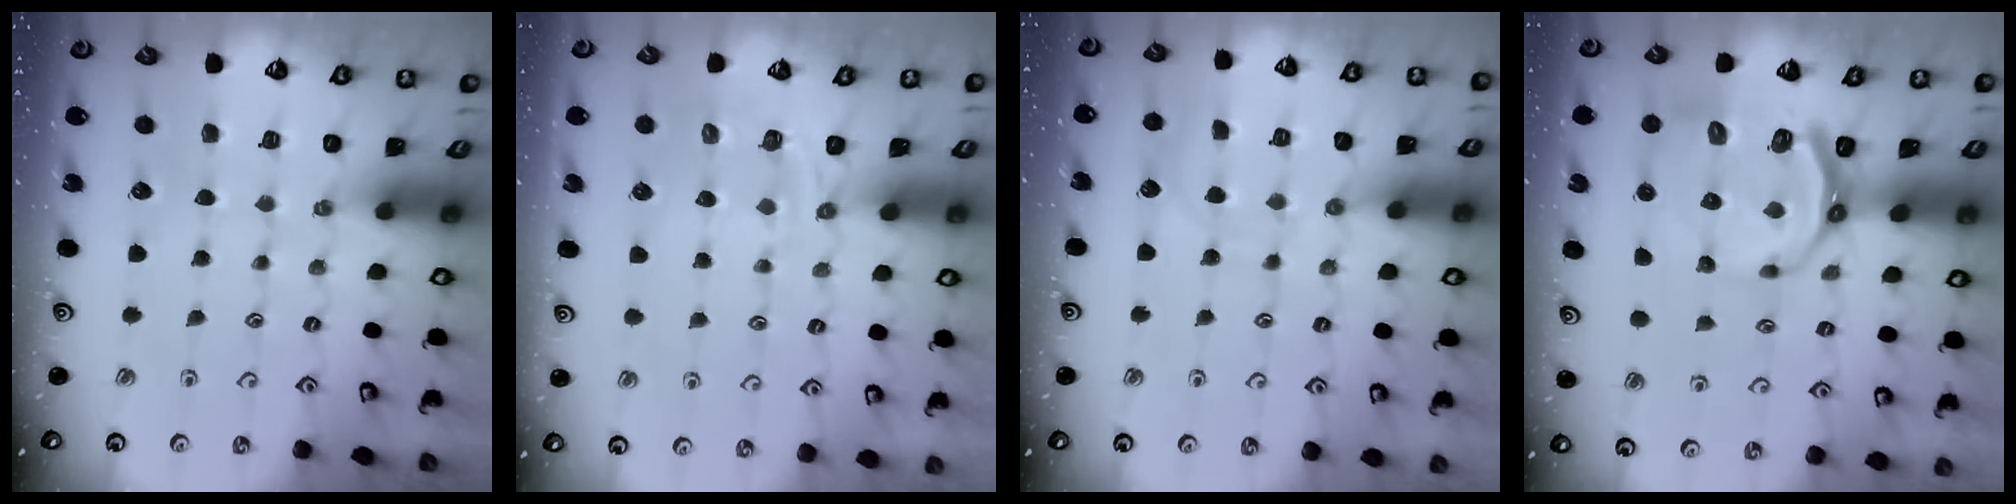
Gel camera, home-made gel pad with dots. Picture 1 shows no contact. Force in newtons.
{"total": 2.3, "press": 1.4, "slide": 1.8}
{"total": 5.0, "press": 4.9, "slide": 0.5}
{"total": 10.0, "press": 9.2, "slide": 3.8}